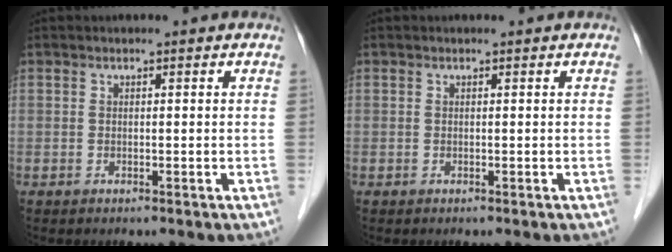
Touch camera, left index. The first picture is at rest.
{"total": 0.0}